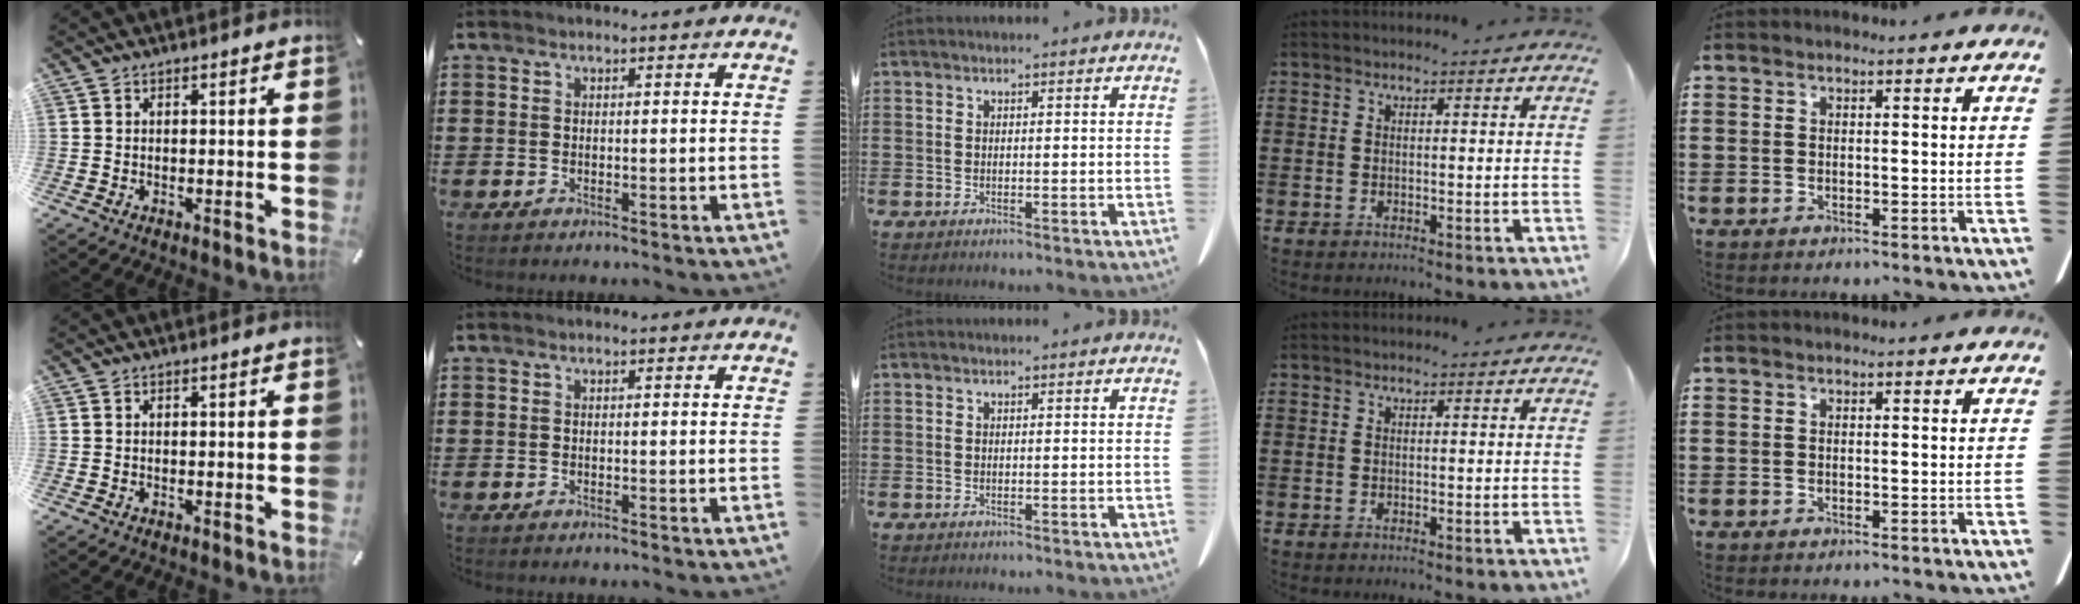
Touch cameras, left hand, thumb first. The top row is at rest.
{}